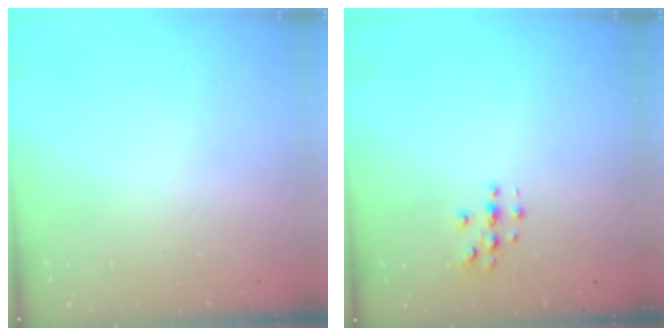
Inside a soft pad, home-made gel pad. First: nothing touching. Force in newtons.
{"total": 2.9, "press": 2.9, "slide": 0.3}